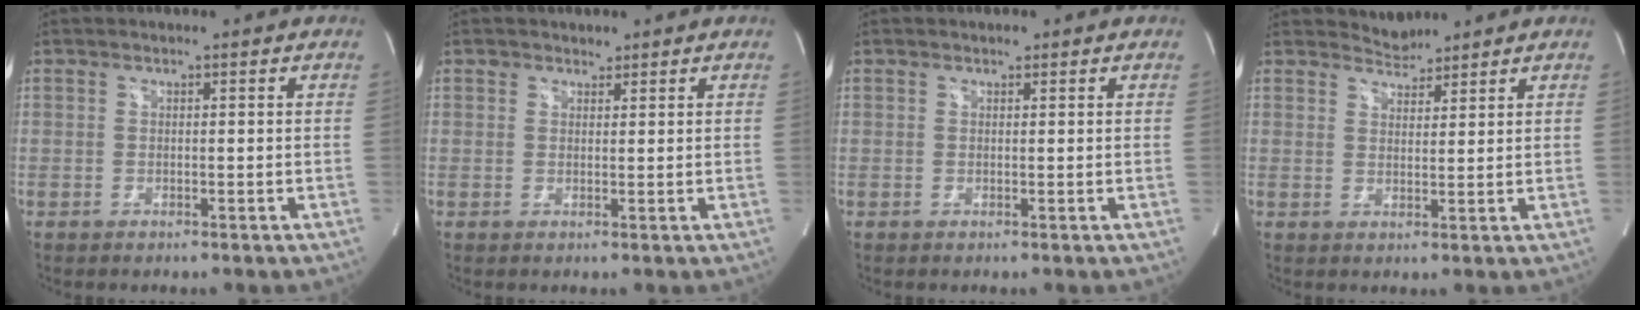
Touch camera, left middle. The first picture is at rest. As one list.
[{"total": 1.4, "force": [1.0, 0.9, -0.1], "torque": [0.008, -0.002, 0.010]}, {"total": 0.7, "force": [0.5, 0.4, 0.2], "torque": [-0.004, 0.000, 0.007]}, {"total": 2.7, "force": [2.6, 0.5, -0.5], "torque": [0.005, 0.004, 0.049]}]